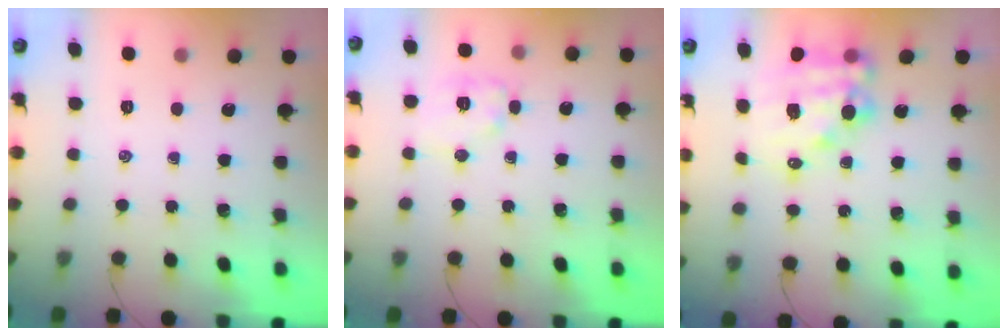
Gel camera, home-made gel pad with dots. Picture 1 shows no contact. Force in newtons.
{"total": 9.5, "press": 9.5, "slide": 0.2}
{"total": 14.5, "press": 14.1, "slide": 3.4}